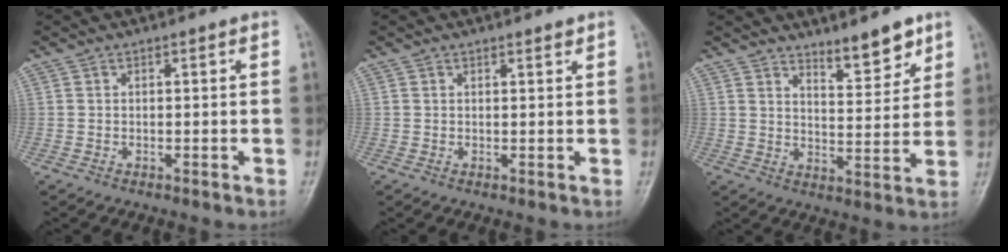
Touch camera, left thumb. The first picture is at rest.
{"total": 0.9, "force": [0.7, 0.2, 0.4], "torque": [-0.007, -0.006, 0.011]}
{"total": 7.3, "force": [5.7, 2.2, 4.1], "torque": [-0.040, -0.049, 0.089]}